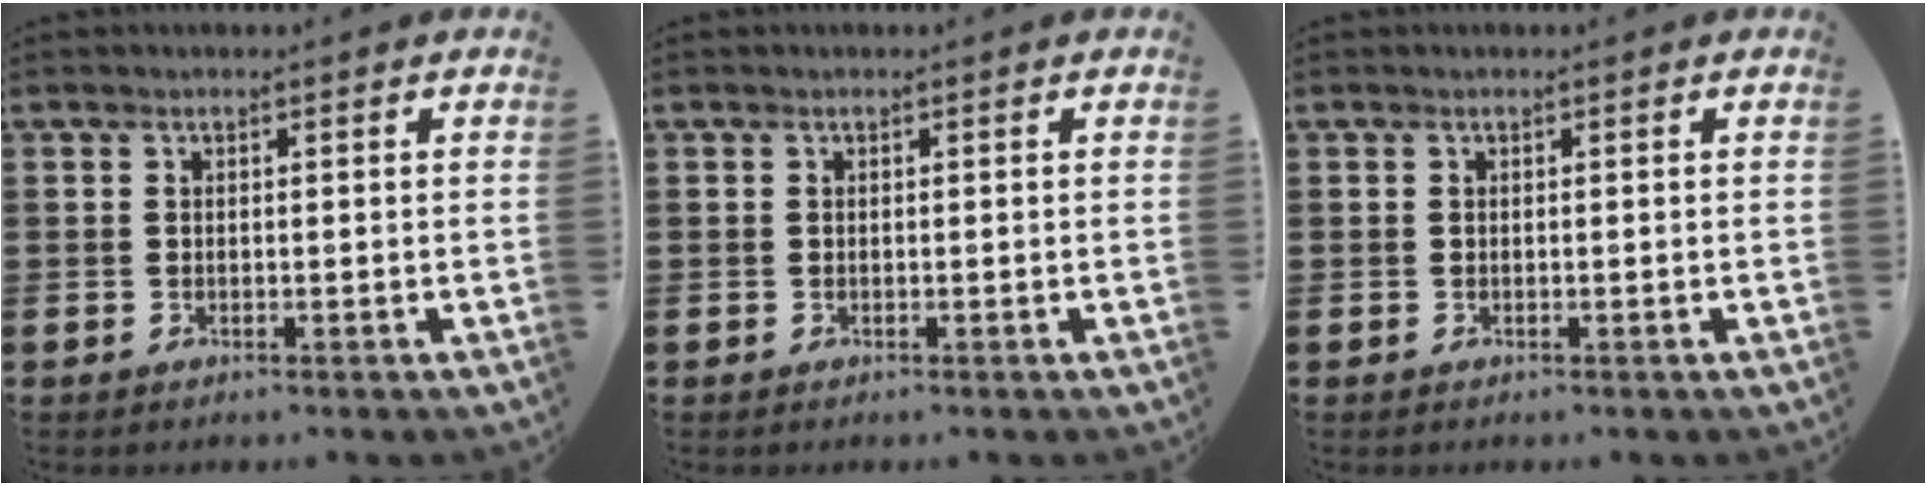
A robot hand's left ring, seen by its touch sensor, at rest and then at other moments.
{"total": 0.0}
{"total": 0.0}